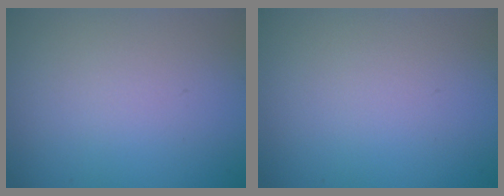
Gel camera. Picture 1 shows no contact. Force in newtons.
{"total": 0.0}